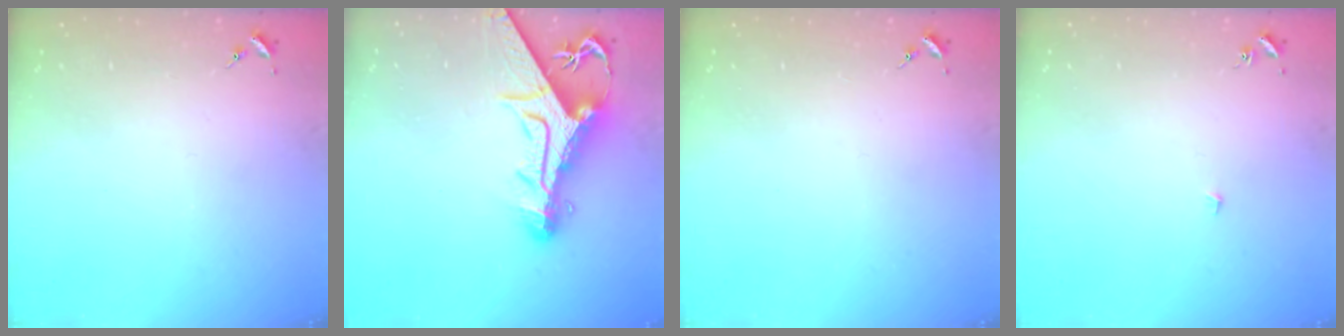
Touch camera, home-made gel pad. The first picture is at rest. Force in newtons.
{"total": 17.6, "press": 17.5, "slide": 1.7}
{"total": 0.0}
{"total": 2.1, "press": 2.1, "slide": 0.1}